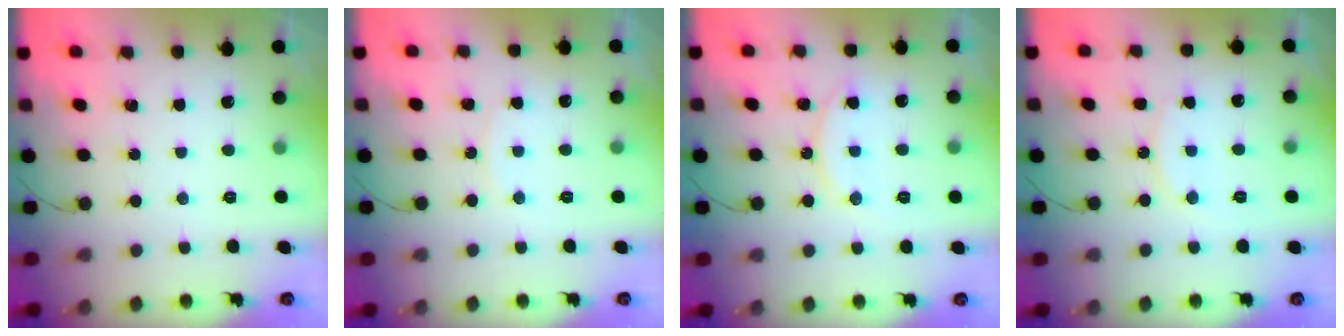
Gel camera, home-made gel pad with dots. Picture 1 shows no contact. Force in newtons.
{"total": 4.0, "press": 3.9, "slide": 0.4}
{"total": 11.7, "press": 11.7, "slide": 0.8}
{"total": 9.9, "press": 9.9, "slide": 0.7}